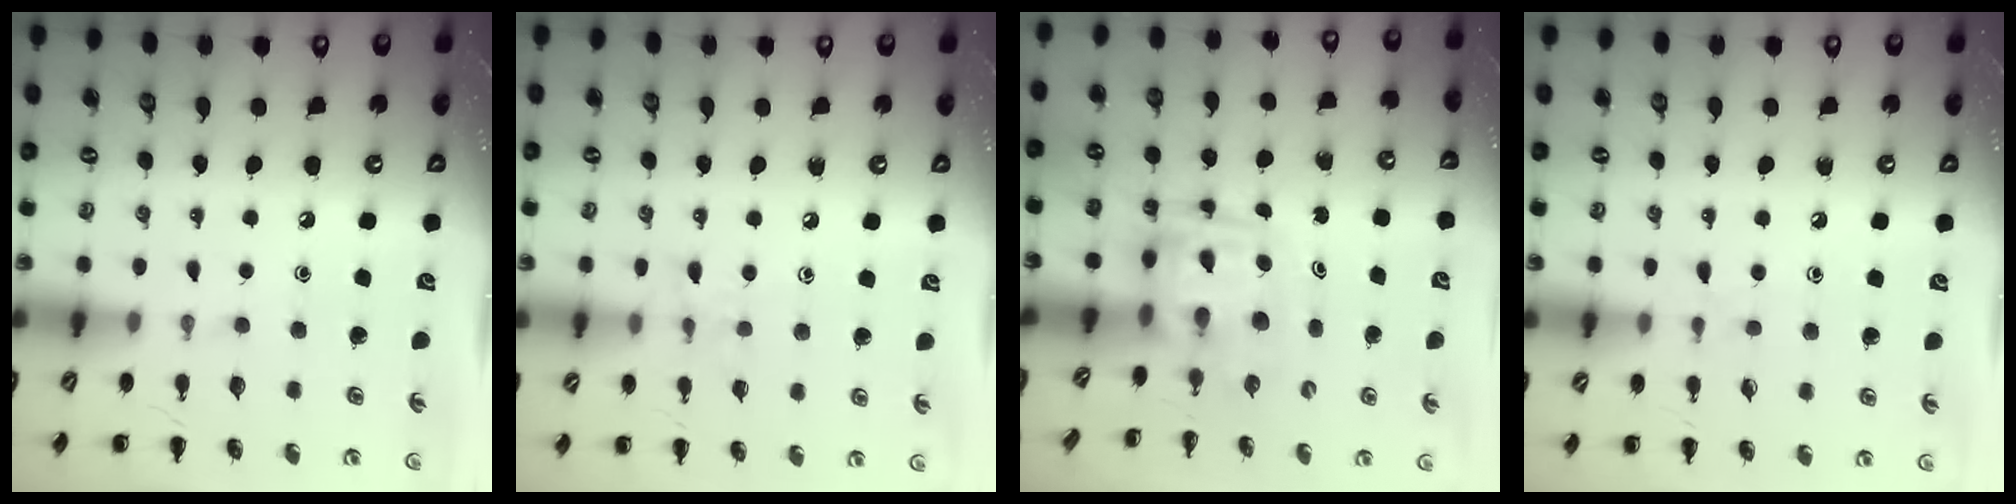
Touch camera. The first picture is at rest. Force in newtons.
{"total": 6.8, "press": 6.5, "slide": 1.8}
{"total": 3.8, "press": 3.7, "slide": 0.7}
{"total": 4.6, "press": 4.1, "slide": 2.0}